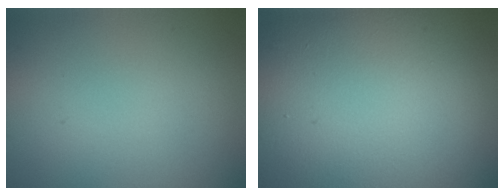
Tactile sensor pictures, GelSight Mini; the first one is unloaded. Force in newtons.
{"total": 20.1, "press": 20.0, "slide": 1.2}